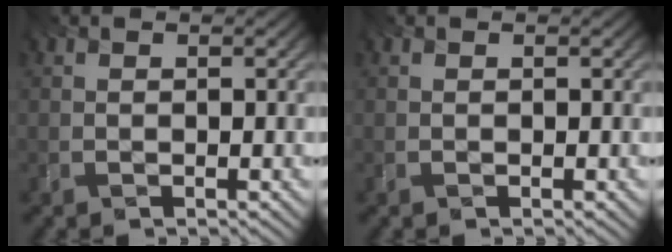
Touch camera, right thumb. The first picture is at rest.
{"total": 0.0}